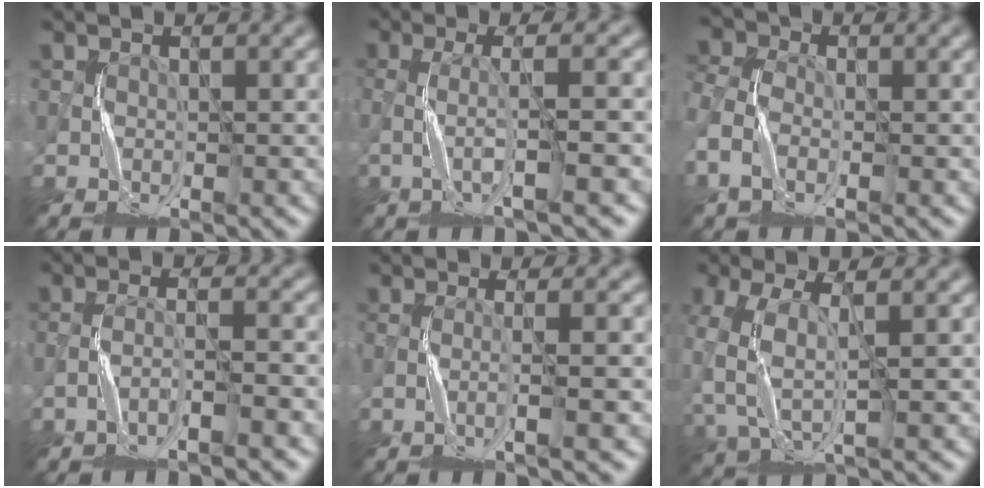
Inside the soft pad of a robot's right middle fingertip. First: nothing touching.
{"total": 3.6, "force": [-1.0, 0.6, 3.3], "torque": [-0.057, 0.004, -0.025]}
{"total": 5.3, "force": [-1.7, 3.9, 3.1], "torque": [-0.095, -0.002, -0.033]}
{"total": 2.9, "force": [-2.2, 0.2, 1.8], "torque": [-0.026, 0.015, -0.050]}
{"total": 2.4, "force": [-0.5, 0.5, 2.3], "torque": [-0.026, 0.006, -0.017]}
{"total": 4.9, "force": [-0.6, 2.6, 4.1], "torque": [-0.112, 0.001, -0.009]}